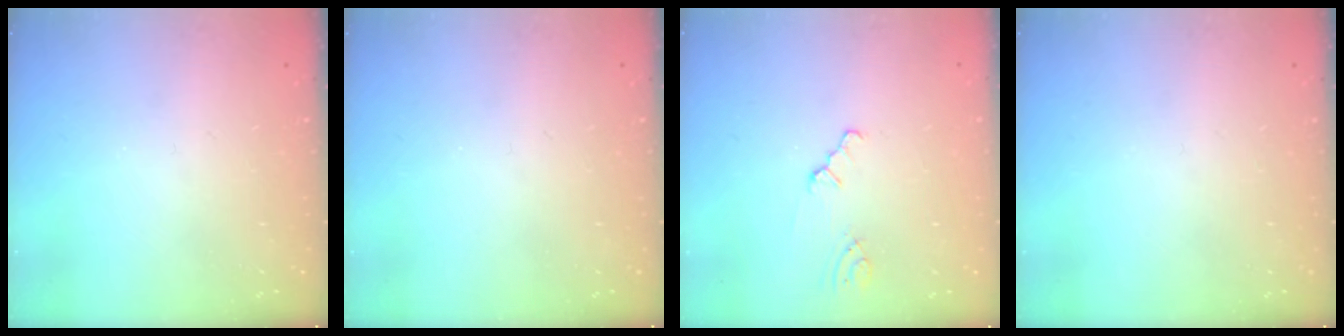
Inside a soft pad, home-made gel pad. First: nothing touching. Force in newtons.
{"total": 0.0}
{"total": 1.0, "press": 0.9, "slide": 0.3}
{"total": 0.0}